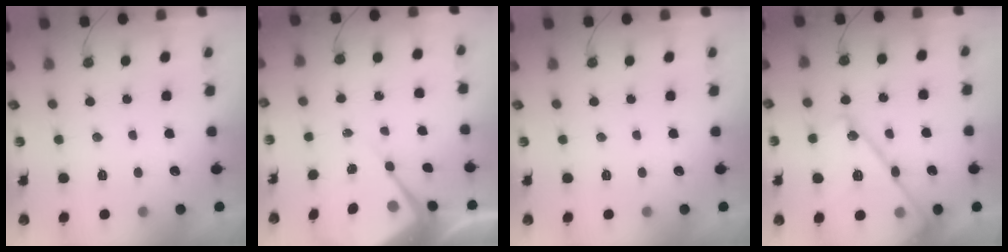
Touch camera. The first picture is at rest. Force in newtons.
{"total": 7.7, "press": 7.7, "slide": 0.6}
{"total": 0.0}
{"total": 22.0, "press": 21.9, "slide": 1.9}